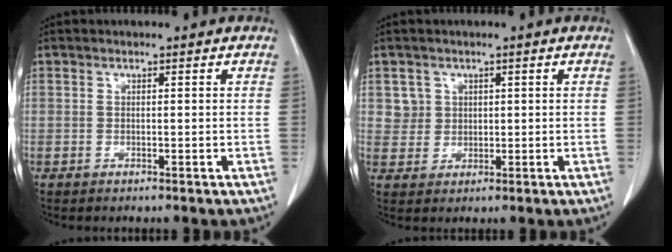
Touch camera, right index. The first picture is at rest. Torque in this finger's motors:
{"motor_torque": [-0.03, 0.02, 0.00, 0.00]}